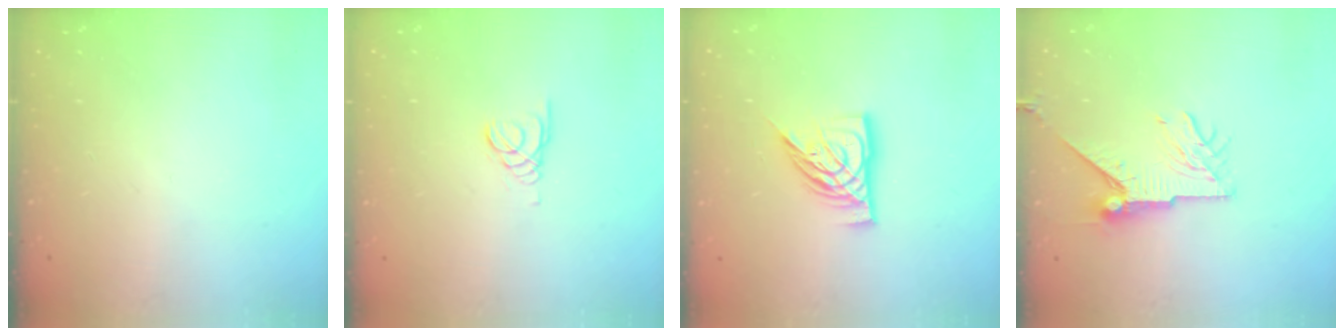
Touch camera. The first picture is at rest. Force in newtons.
{"total": 1.0, "press": 1.0, "slide": 0.1}
{"total": 13.0, "press": 13.0, "slide": 1.2}
{"total": 8.4, "press": 8.4, "slide": 0.0}